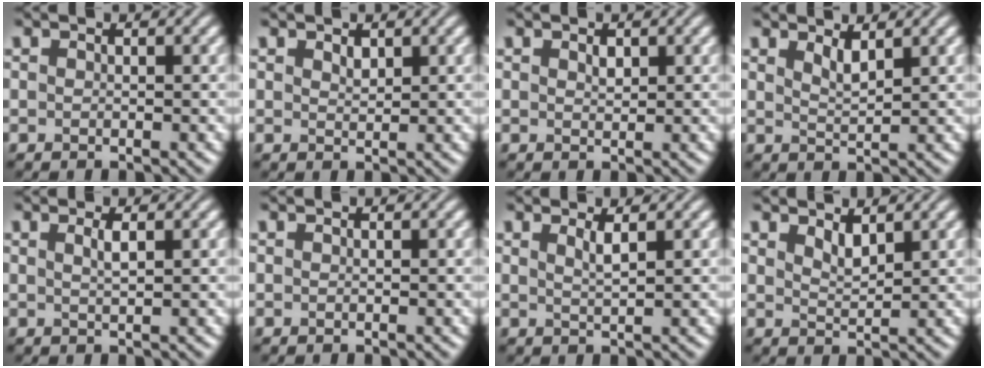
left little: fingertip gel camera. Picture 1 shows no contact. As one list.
[{"total": 1.0, "force": [0.7, 0.5, 0.5], "torque": [-0.012, -0.001, 0.015]}, {"total": 0.9, "force": [0.5, 0.5, 0.5], "torque": [-0.012, 0.000, 0.011]}, {"total": 1.7, "force": [1.2, 0.4, 1.1], "torque": [-0.023, -0.004, 0.025]}, {"total": 1.3, "force": [0.5, 0.3, 1.1], "torque": [-0.020, 0.003, 0.008]}, {"total": 0.0}, {"total": 1.5, "force": [0.8, 0.3, 1.2], "torque": [-0.018, 0.001, 0.011]}, {"total": 1.7, "force": [1.3, 0.5, 1.0], "torque": [-0.022, -0.004, 0.027]}]